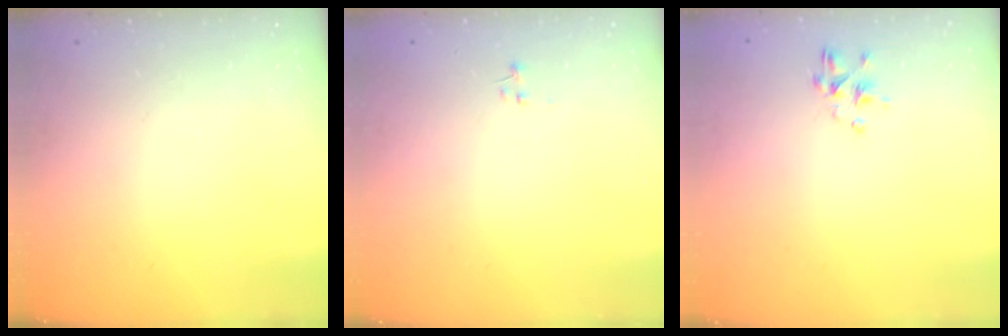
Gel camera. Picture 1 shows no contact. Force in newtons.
{"total": 0.6, "press": 0.6, "slide": 0.3}
{"total": 2.8, "press": 2.7, "slide": 0.7}